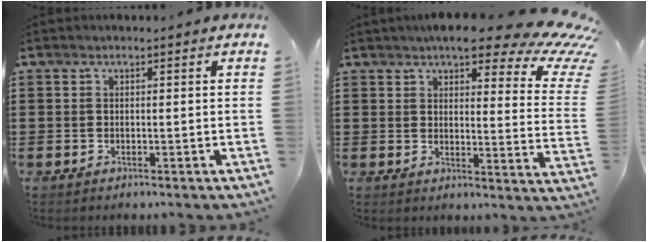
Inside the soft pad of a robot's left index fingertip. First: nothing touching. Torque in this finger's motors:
{"motor_torque": [2.14, 0.00, 0.72, 0.01]}